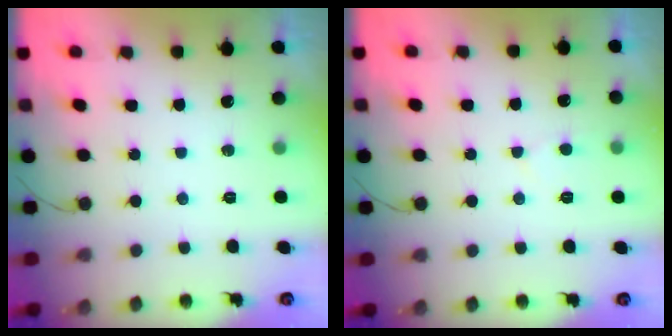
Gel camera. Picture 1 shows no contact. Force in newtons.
{"total": 2.6, "press": 2.5, "slide": 0.3}